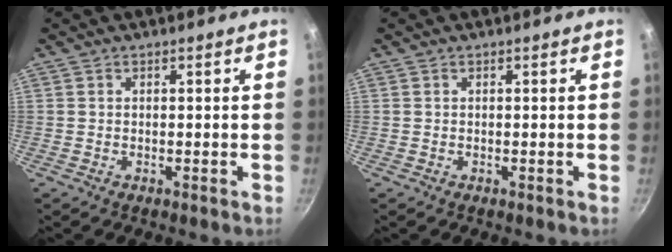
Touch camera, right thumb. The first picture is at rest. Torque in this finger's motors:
{"motor_torque": [0.00, 0.00, 0.01, -0.01, 0.04]}